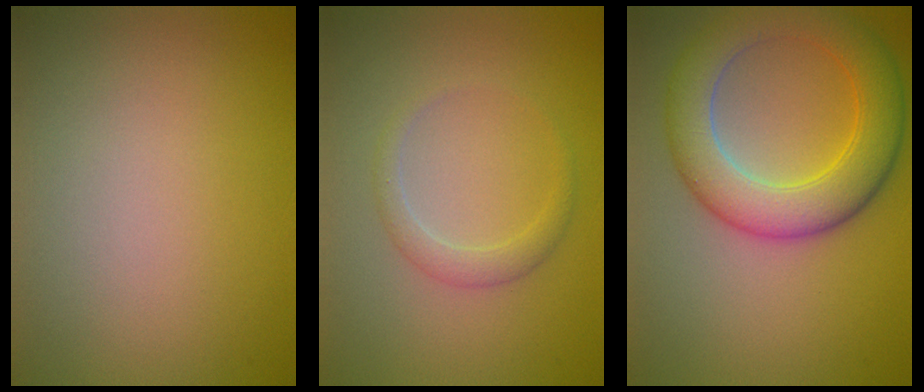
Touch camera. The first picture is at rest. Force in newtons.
{"total": 1.7, "press": 1.7, "slide": 0.0}
{"total": 7.3, "press": 7.3, "slide": 0.1}